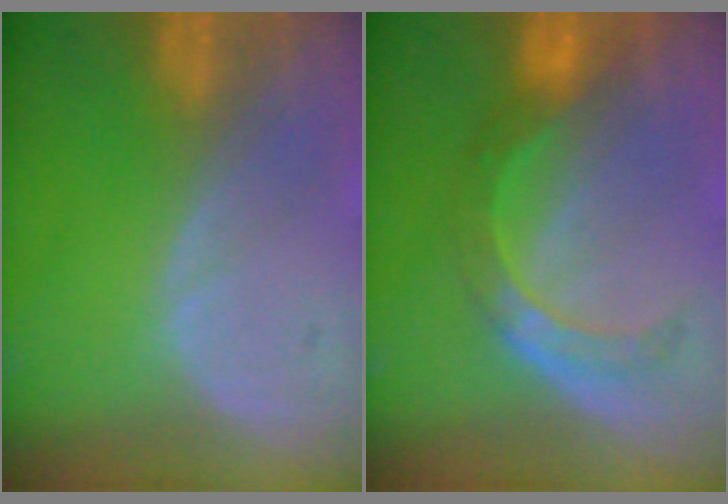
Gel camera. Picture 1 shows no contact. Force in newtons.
{"total": 5.6, "press": 5.5, "slide": 0.7}